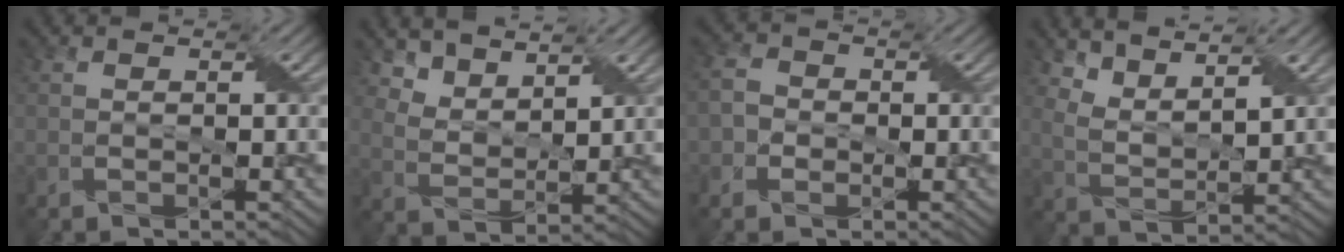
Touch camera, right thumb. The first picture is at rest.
{"total": 6.0, "force": [4.9, 2.4, 2.5], "torque": [-0.062, -0.017, 0.113]}
{"total": 2.9, "force": [-0.8, 2.6, 1.0], "torque": [-0.022, 0.004, -0.023]}
{"total": 7.2, "force": [5.6, 2.0, 3.9], "torque": [-0.082, 0.000, 0.103]}